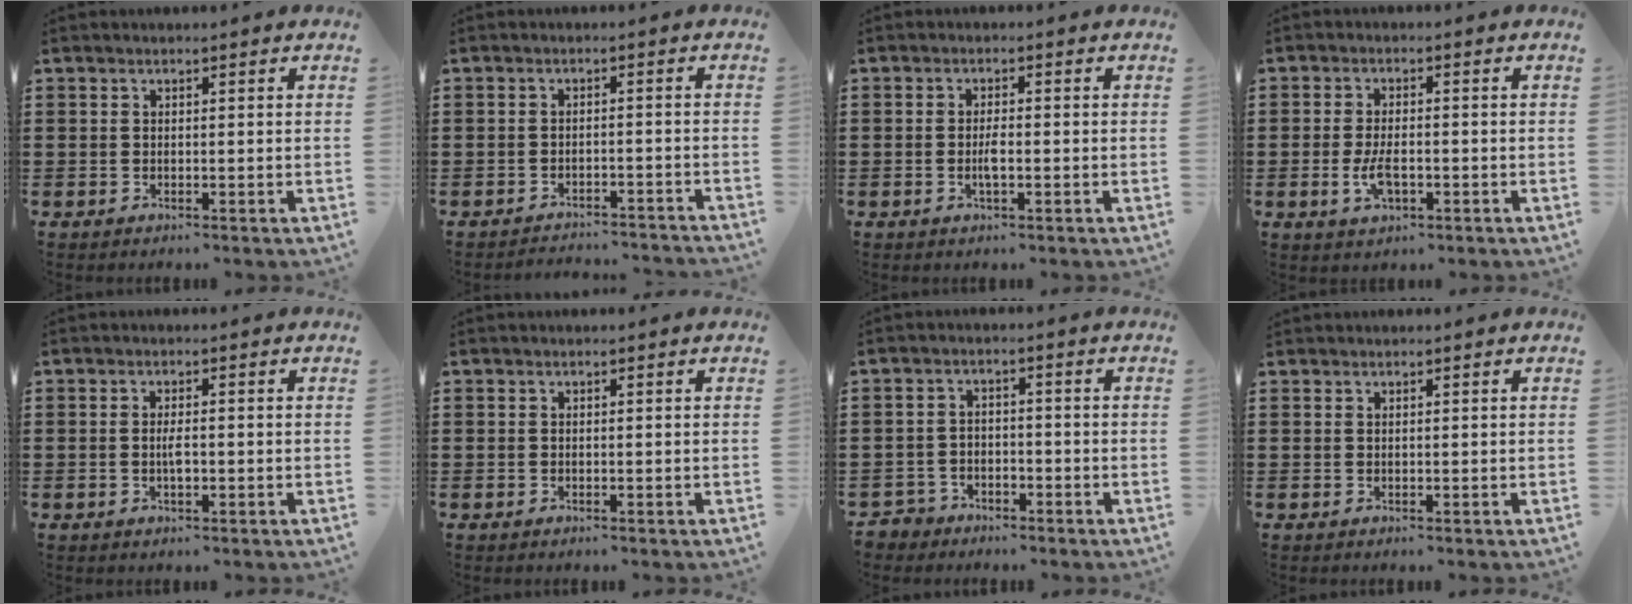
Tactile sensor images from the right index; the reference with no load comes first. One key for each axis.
{"total": 2.6, "fx": -2.6, "fy": -0.1, "fz": -0.1, "tx": -0.004, "ty": -0.001, "tz": -0.057}
{"total": 2.3, "fx": -0.6, "fy": 0.5, "fz": 2.1, "tx": -0.047, "ty": -0.004, "tz": -0.012}
{"total": 4.2, "fx": -1.0, "fy": 2.0, "fz": 3.5, "tx": -0.076, "ty": -0.001, "tz": -0.020}
{"total": 2.2, "fx": -0.3, "fy": 0.7, "fz": 2.0, "tx": -0.039, "ty": 0.002, "tz": -0.007}
{"total": 0.0}
{"total": 2.8, "fx": -2.4, "fy": 1.4, "fz": -0.1, "tx": -0.007, "ty": 0.004, "tz": -0.052}
{"total": 0.0}